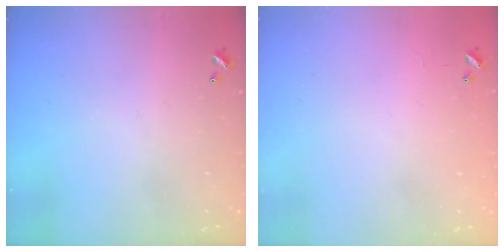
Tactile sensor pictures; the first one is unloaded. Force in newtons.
{"total": 9.3, "press": 9.3, "slide": 0.3}